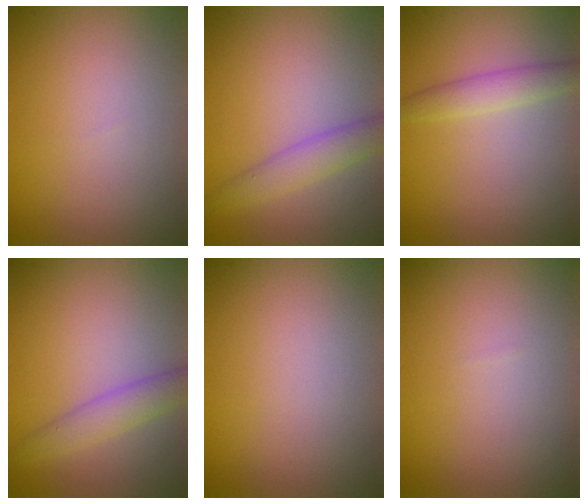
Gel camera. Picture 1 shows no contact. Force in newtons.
{"total": 2.7, "press": 2.7, "slide": 0.2}
{"total": 2.1, "press": 2.1, "slide": 0.1}
{"total": 2.7, "press": 2.7, "slide": 0.2}
{"total": 0.0}
{"total": 0.0}